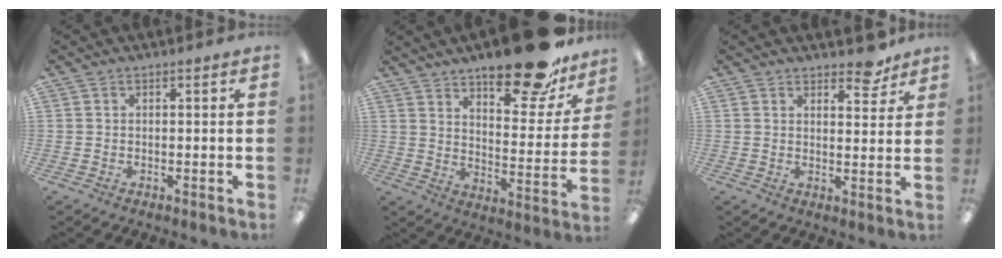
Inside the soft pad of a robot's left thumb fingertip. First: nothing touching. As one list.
[{"total": 20.2, "force": [15.2, 6.8, 11.4], "torque": [-0.167, -0.095, 0.252]}, {"total": 6.0, "force": [4.9, 2.4, 2.6], "torque": [-0.014, -0.033, 0.081]}]